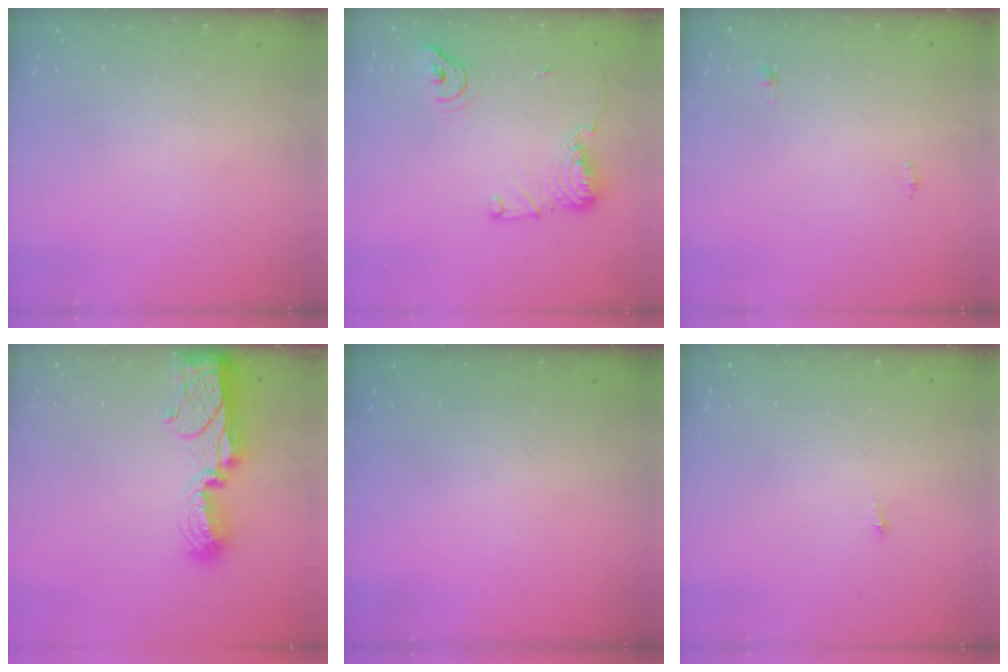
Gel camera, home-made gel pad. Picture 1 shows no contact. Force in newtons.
{"total": 11.6, "press": 11.5, "slide": 1.6}
{"total": 7.6, "press": 3.3, "slide": 6.8}
{"total": 14.1, "press": 14.1, "slide": 0.7}
{"total": 0.0}
{"total": 2.6, "press": 2.5, "slide": 0.3}